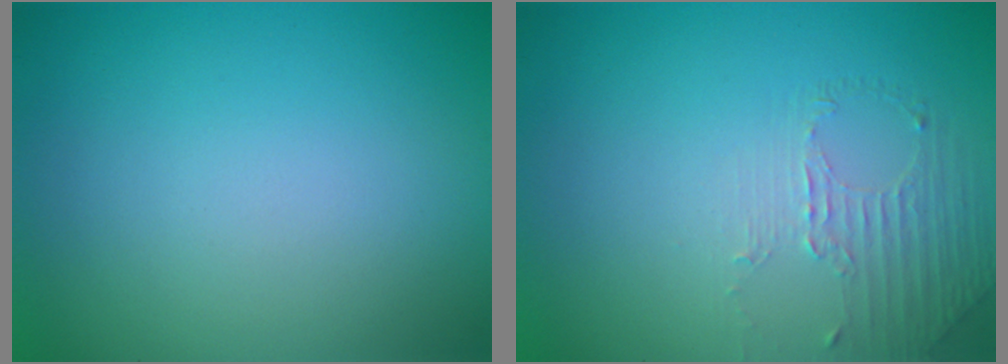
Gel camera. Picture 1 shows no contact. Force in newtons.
{"total": 1.4, "press": 0.6, "slide": 1.2}